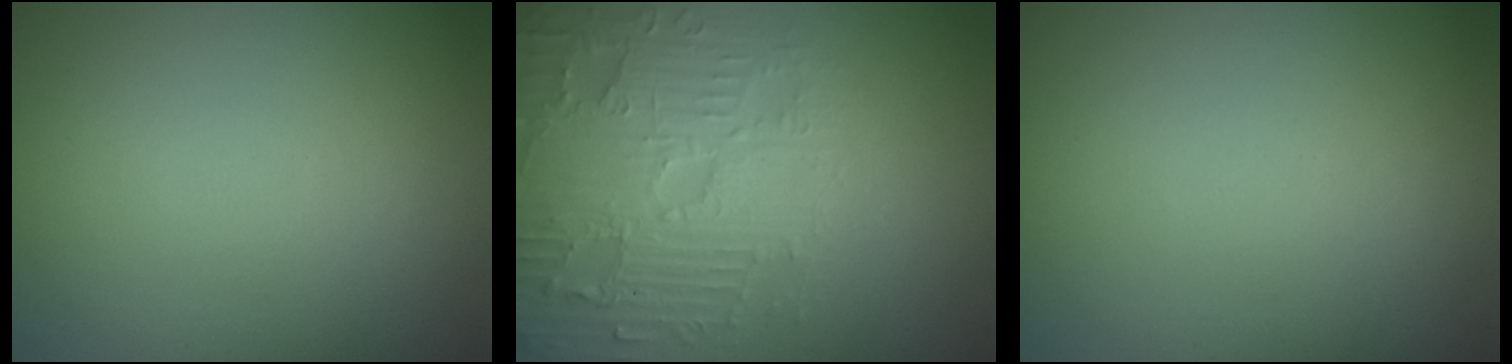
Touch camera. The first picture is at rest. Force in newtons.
{"total": 5.1, "press": 5.0, "slide": 1.0}
{"total": 0.0}